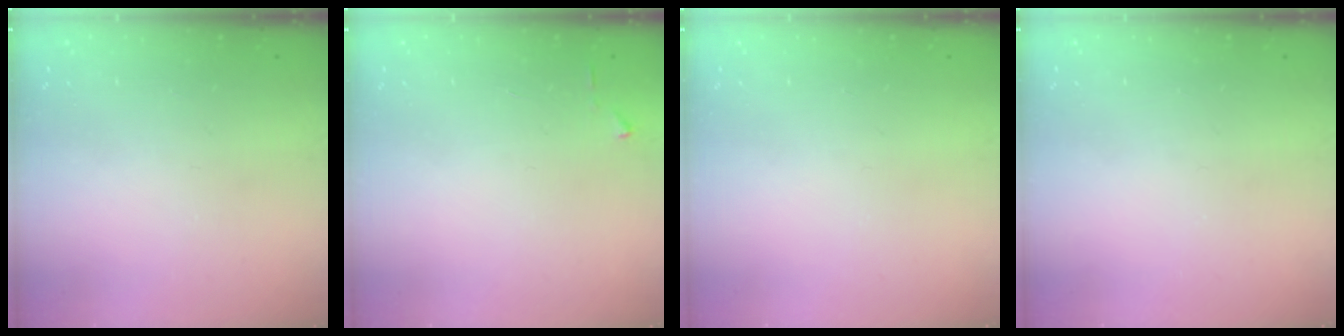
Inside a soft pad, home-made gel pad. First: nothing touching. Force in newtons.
{"total": 3.0, "press": 2.9, "slide": 0.4}
{"total": 0.0}
{"total": 0.0}